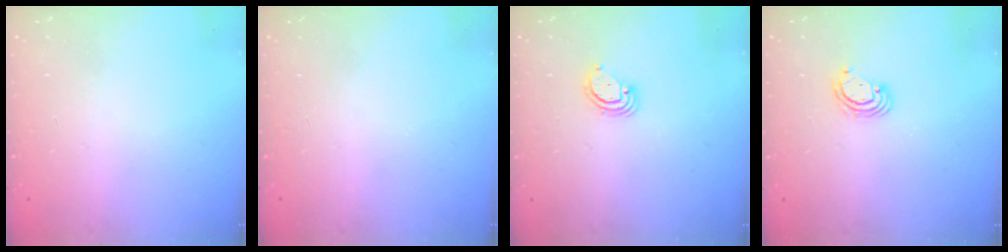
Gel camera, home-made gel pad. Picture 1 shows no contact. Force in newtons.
{"total": 0.0}
{"total": 2.9, "press": 2.9, "slide": 0.2}
{"total": 2.9, "press": 2.9, "slide": 0.3}